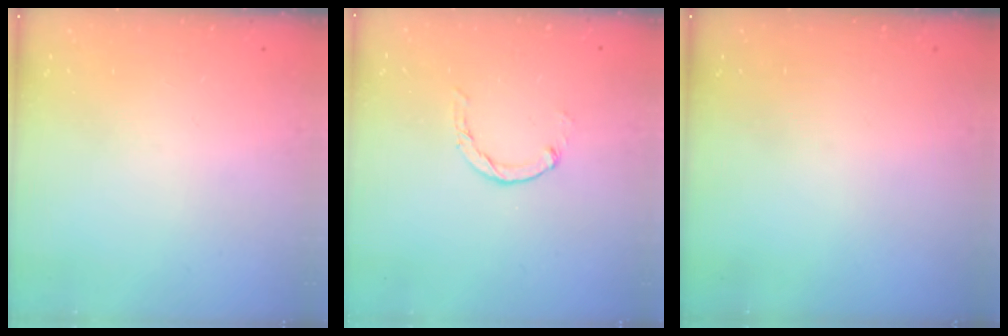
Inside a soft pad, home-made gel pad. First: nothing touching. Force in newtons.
{"total": 0.7, "press": 0.7, "slide": 0.2}
{"total": 0.0}